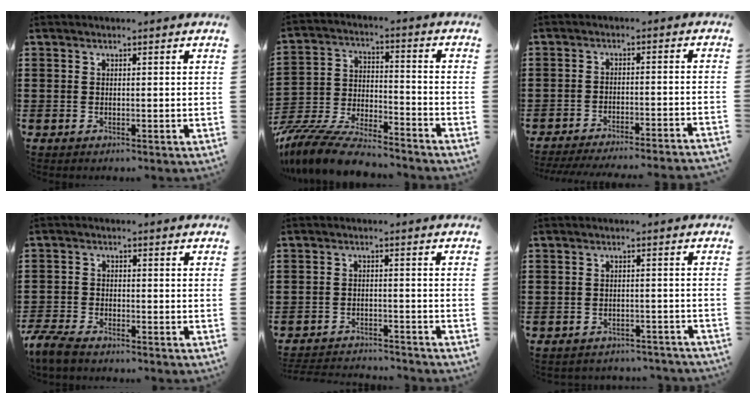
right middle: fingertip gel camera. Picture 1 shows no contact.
{"total": 10.2, "force": [-9.6, 1.2, 3.3], "torque": [-0.072, 0.014, -0.192]}
{"total": 3.7, "force": [-3.6, -0.4, 0.8], "torque": [-0.014, -0.003, -0.075]}
{"total": 3.9, "force": [-3.6, 0.7, 1.4], "torque": [-0.051, -0.007, -0.080]}
{"total": 2.8, "force": [-2.8, 0.2, 0.0], "torque": [-0.006, 0.000, -0.061]}
{"total": 2.3, "force": [-2.3, 0.2, 0.0], "torque": [-0.007, 0.002, -0.050]}